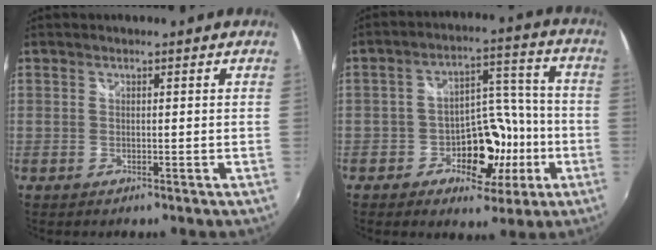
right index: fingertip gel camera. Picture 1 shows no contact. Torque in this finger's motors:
{"motor_torque": [0.19, 0.26, 0.31, 0.04]}